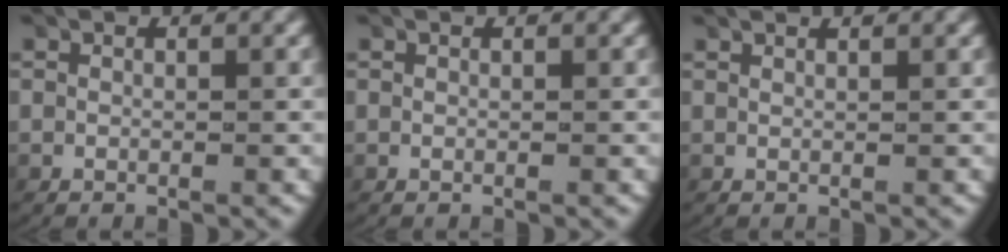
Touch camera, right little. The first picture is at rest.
{"total": 0.0}
{"total": 0.9, "force": [0.9, -0.2, 0.1], "torque": [-0.001, 0.000, 0.015]}